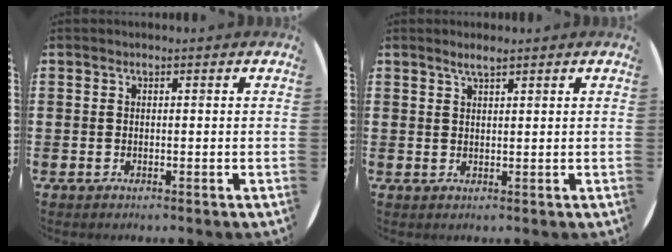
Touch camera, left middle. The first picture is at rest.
{"total": 2.0, "force": [1.6, 0.2, 1.2], "torque": [-0.025, 0.004, 0.027]}